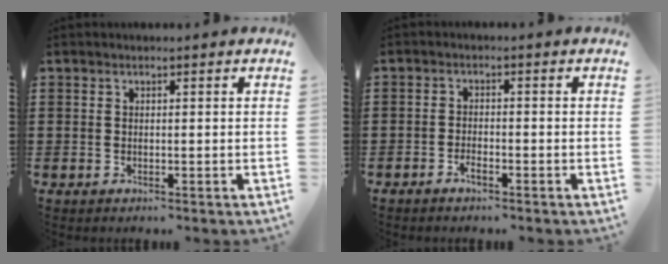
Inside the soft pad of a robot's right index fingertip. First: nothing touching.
{"total": 1.6, "force": [-1.2, 0.4, 0.9], "torque": [-0.019, -0.003, -0.022]}